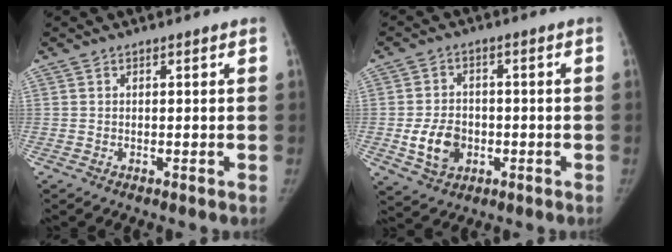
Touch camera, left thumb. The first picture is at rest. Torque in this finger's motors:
{"motor_torque": [-0.05, 0.18, 0.49, -0.54, 0.05]}